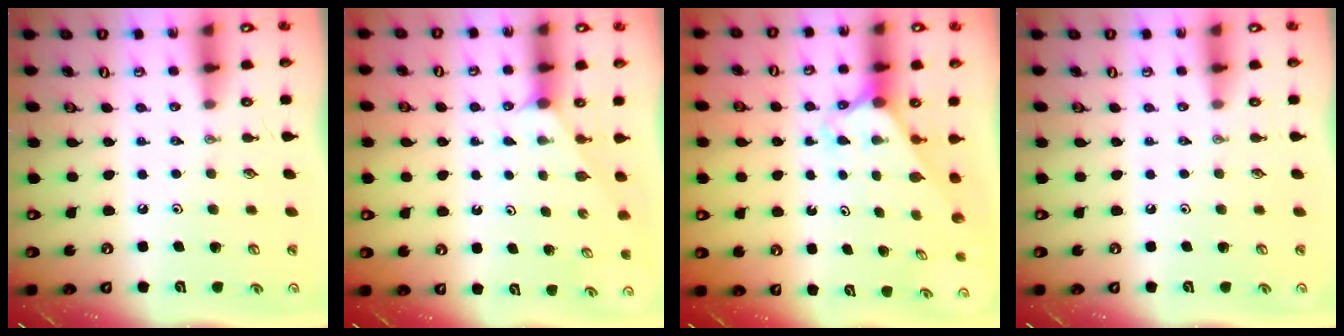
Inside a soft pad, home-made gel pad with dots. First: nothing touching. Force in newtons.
{"total": 1.0, "press": 1.0, "slide": 0.3}
{"total": 2.2, "press": 2.2, "slide": 0.2}
{"total": 0.0}